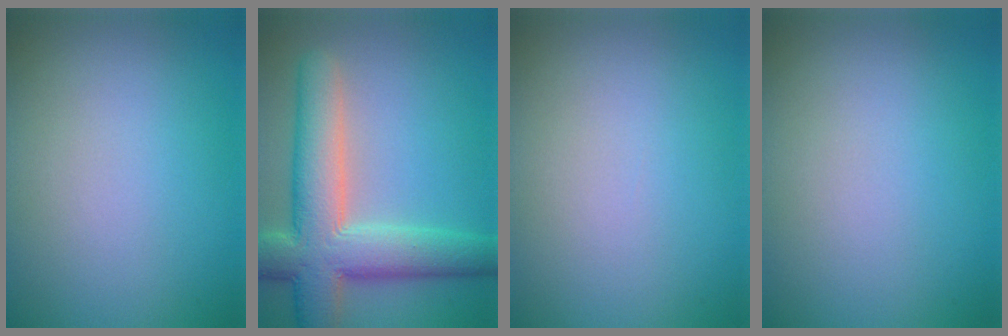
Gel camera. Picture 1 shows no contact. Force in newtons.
{"total": 9.0, "press": 9.0, "slide": 0.9}
{"total": 0.0}
{"total": 0.0}